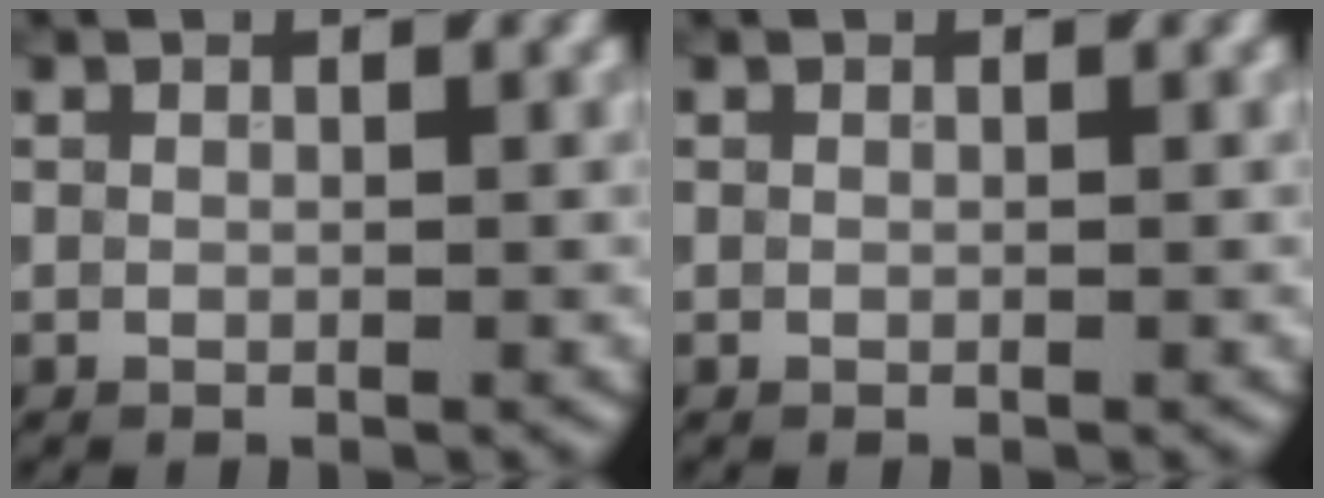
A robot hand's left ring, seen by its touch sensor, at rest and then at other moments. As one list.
[{"total": 0.0}]